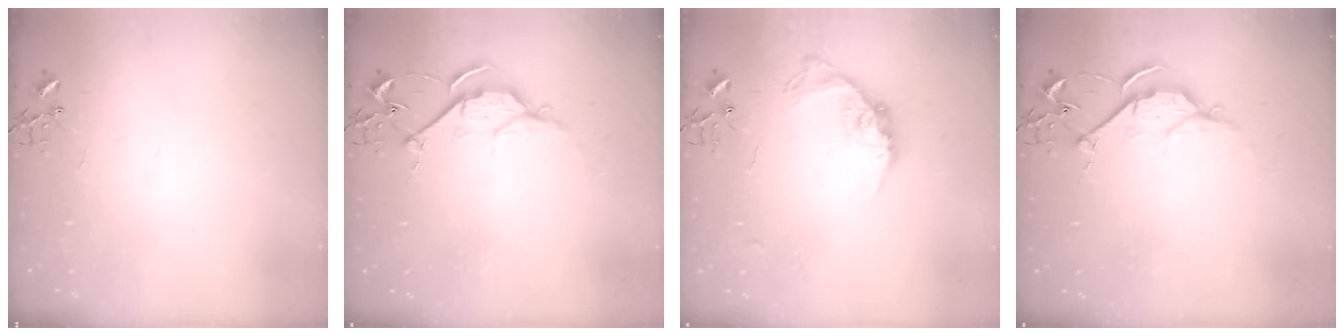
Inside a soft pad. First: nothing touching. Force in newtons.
{"total": 7.9, "press": 7.8, "slide": 0.9}
{"total": 12.6, "press": 12.6, "slide": 0.5}
{"total": 7.9, "press": 7.8, "slide": 0.9}